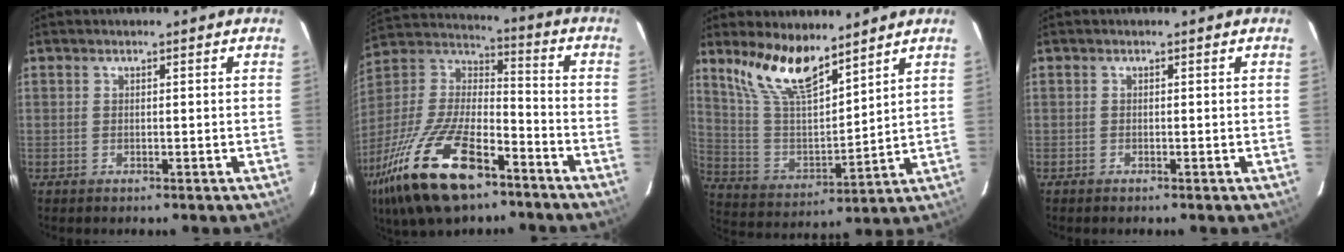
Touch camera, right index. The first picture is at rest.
{"total": 25.6, "force": [-15.6, 10.2, 17.6], "torque": [-0.366, -0.036, -0.278]}
{"total": 13.5, "force": [10.1, 4.1, 7.9], "torque": [-0.158, 0.004, 0.207]}
{"total": 0.0}